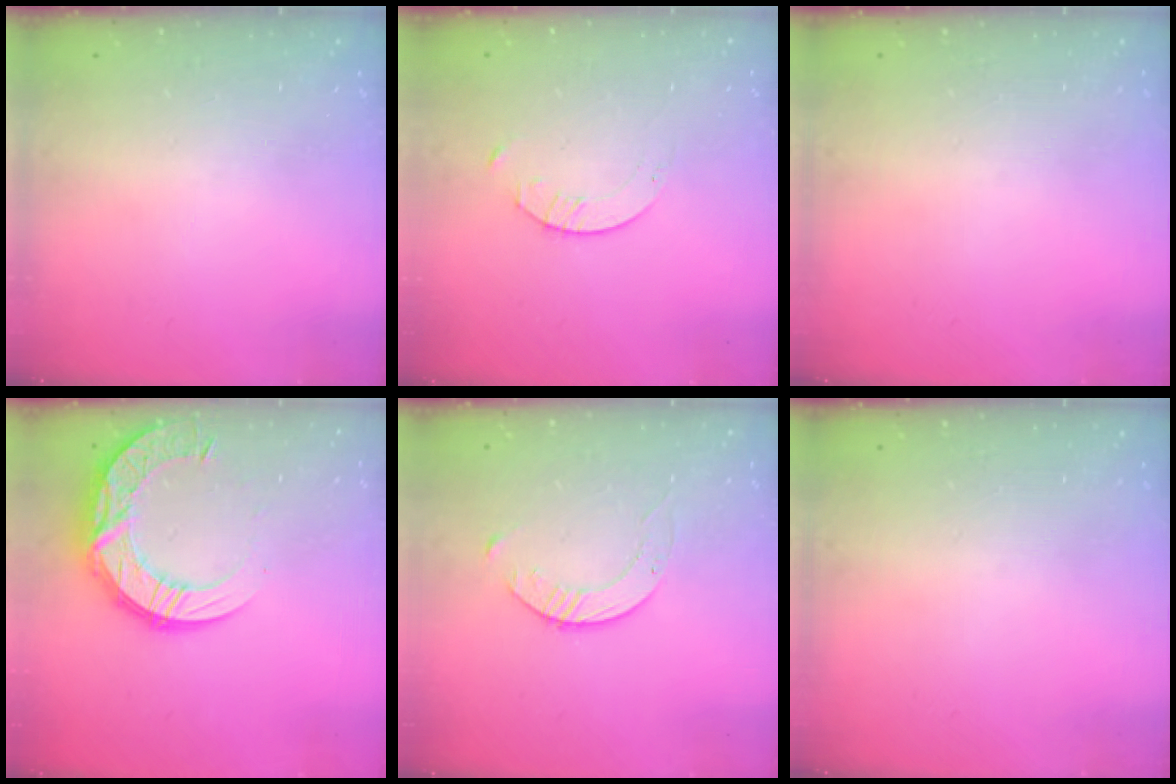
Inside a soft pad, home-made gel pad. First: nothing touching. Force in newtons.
{"total": 1.6, "press": 1.6, "slide": 0.2}
{"total": 0.0}
{"total": 19.5, "press": 19.4, "slide": 1.5}
{"total": 3.1, "press": 3.1, "slide": 0.4}
{"total": 0.0}